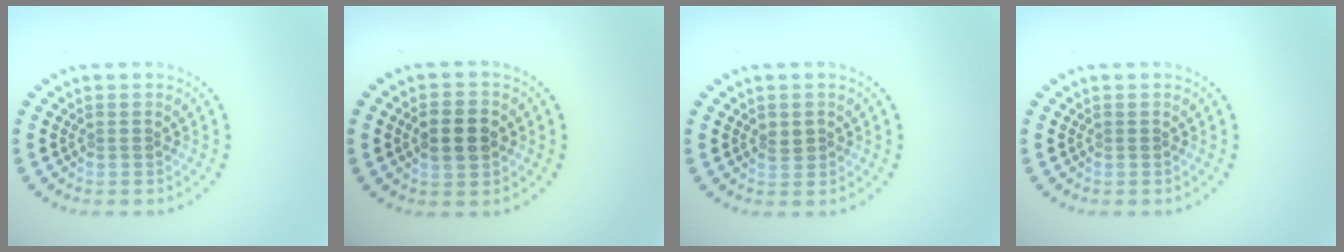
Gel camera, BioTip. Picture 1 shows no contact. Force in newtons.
{"total": 3.3, "press": 3.3, "slide": 0.2}
{"total": 1.1, "press": 1.1, "slide": 0.2}
{"total": 0.0}